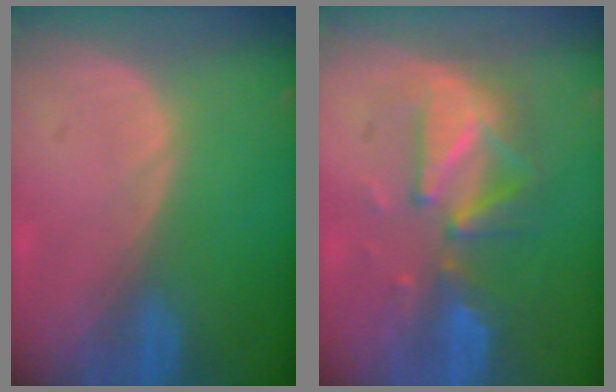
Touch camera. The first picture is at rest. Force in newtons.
{"total": 8.0, "press": 8.0, "slide": 0.8}